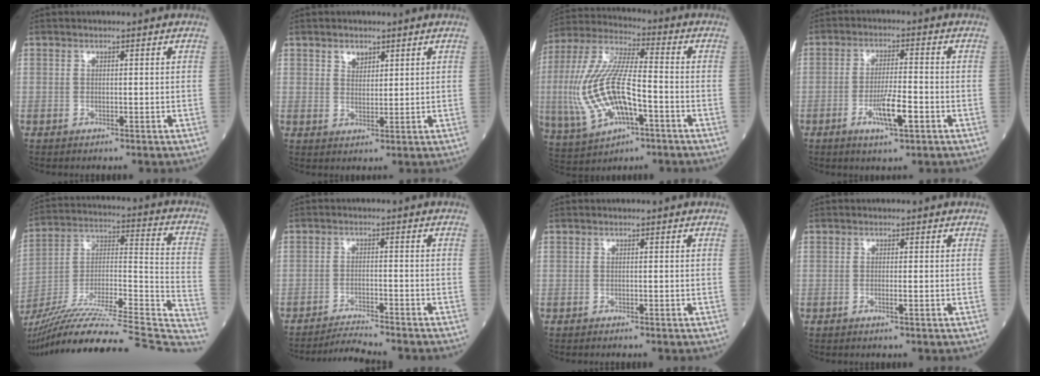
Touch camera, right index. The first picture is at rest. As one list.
[{"total": 2.3, "force": [1.6, 1.4, 1.0], "torque": [-0.016, -0.001, 0.029]}, {"total": 17.0, "force": [-3.7, 5.3, 15.7], "torque": [-0.353, -0.001, -0.064]}, {"total": 6.6, "force": [-2.7, 0.9, 6.0], "torque": [-0.107, -0.006, -0.045]}, {"total": 36.3, "force": [-30.2, 3.1, 19.8], "torque": [-0.281, -0.033, -0.452]}, {"total": 6.0, "force": [-5.7, -1.0, 1.4], "torque": [-0.025, -0.012, -0.094]}, {"total": 1.1, "force": [-1.0, 0.0, 0.6], "torque": [-0.006, 0.000, -0.013]}, {"total": 1.0, "force": [-0.4, -0.1, 0.9], "torque": [-0.015, -0.002, -0.006]}]